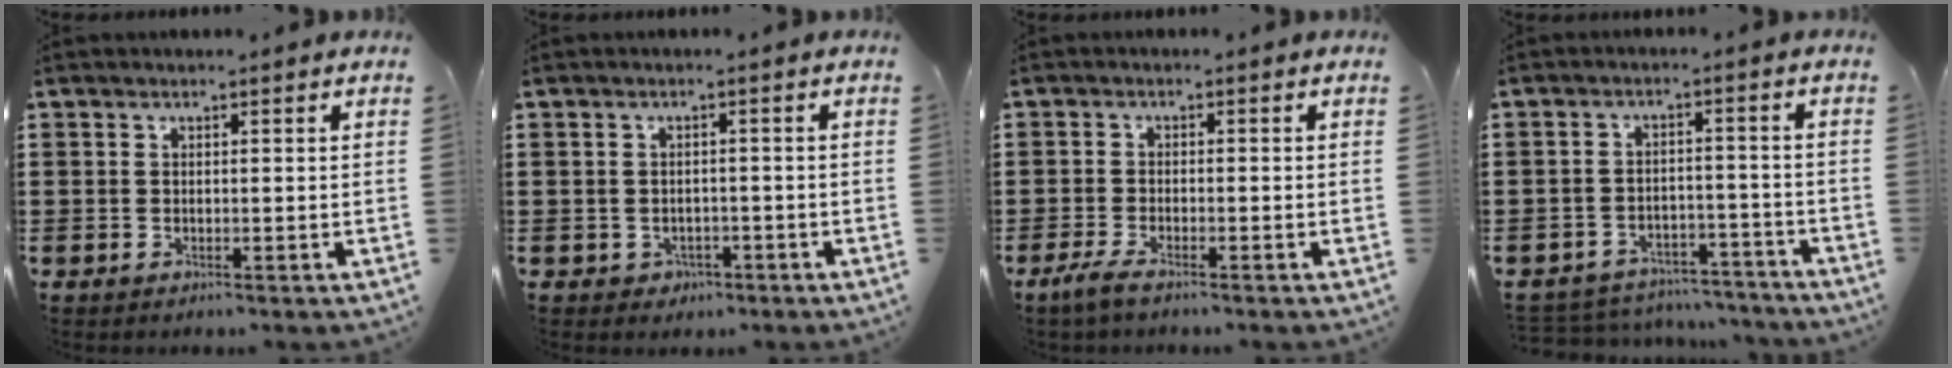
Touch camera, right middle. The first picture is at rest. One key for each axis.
{"total": 1.2, "fx": -0.7, "fy": 0.9, "fz": 0.2, "tx": -0.010, "ty": 0.001, "tz": -0.018}
{"total": 2.2, "fx": -1.6, "fy": 0.3, "fz": 1.5, "tx": -0.032, "ty": 0.000, "tz": -0.033}
{"total": 4.3, "fx": -4.2, "fy": 0.7, "fz": 0.0, "tx": -0.006, "ty": 0.007, "tz": -0.090}